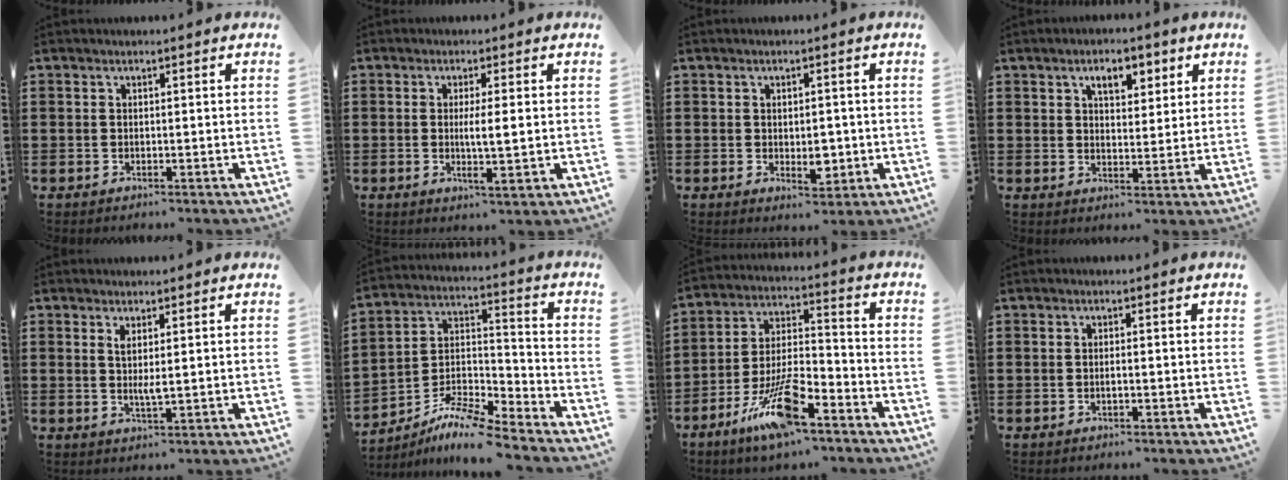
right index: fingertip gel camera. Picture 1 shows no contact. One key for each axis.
{"total": 3.7, "fx": 0.1, "fy": 0.2, "fz": 3.7, "tx": -0.068, "ty": -0.005, "tz": -0.001}
{"total": 3.9, "fx": -0.5, "fy": 2.3, "fz": 3.1, "tx": -0.040, "ty": -0.001, "tz": -0.012}
{"total": 4.6, "fx": 2.7, "fy": 2.3, "fz": 3.0, "tx": -0.046, "ty": 0.001, "tz": 0.040}
{"total": 2.6, "fx": 0.8, "fy": 0.3, "fz": 2.5, "tx": -0.050, "ty": -0.005, "tz": 0.013}
{"total": 8.1, "fx": -7.4, "fy": 0.9, "fz": 2.9, "tx": -0.059, "ty": 0.007, "tz": -0.148}
{"total": 12.6, "fx": -8.1, "fy": 3.5, "fz": 9.0, "tx": -0.177, "ty": 0.020, "tz": -0.149}
{"total": 0.9, "fx": -0.2, "fy": 0.1, "fz": 0.8, "tx": -0.015, "ty": -0.004, "tz": -0.003}